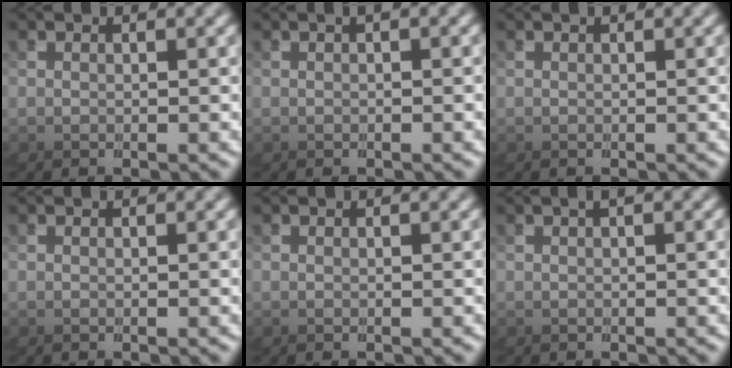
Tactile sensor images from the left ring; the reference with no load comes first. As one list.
[{"total": 0.6, "force": [-0.4, -0.3, 0.2], "torque": [-0.009, 0.001, -0.005]}, {"total": 0.0}, {"total": 0.0}, {"total": 0.0}, {"total": 0.7, "force": [-0.3, -0.5, 0.4], "torque": [-0.011, 0.005, -0.004]}]